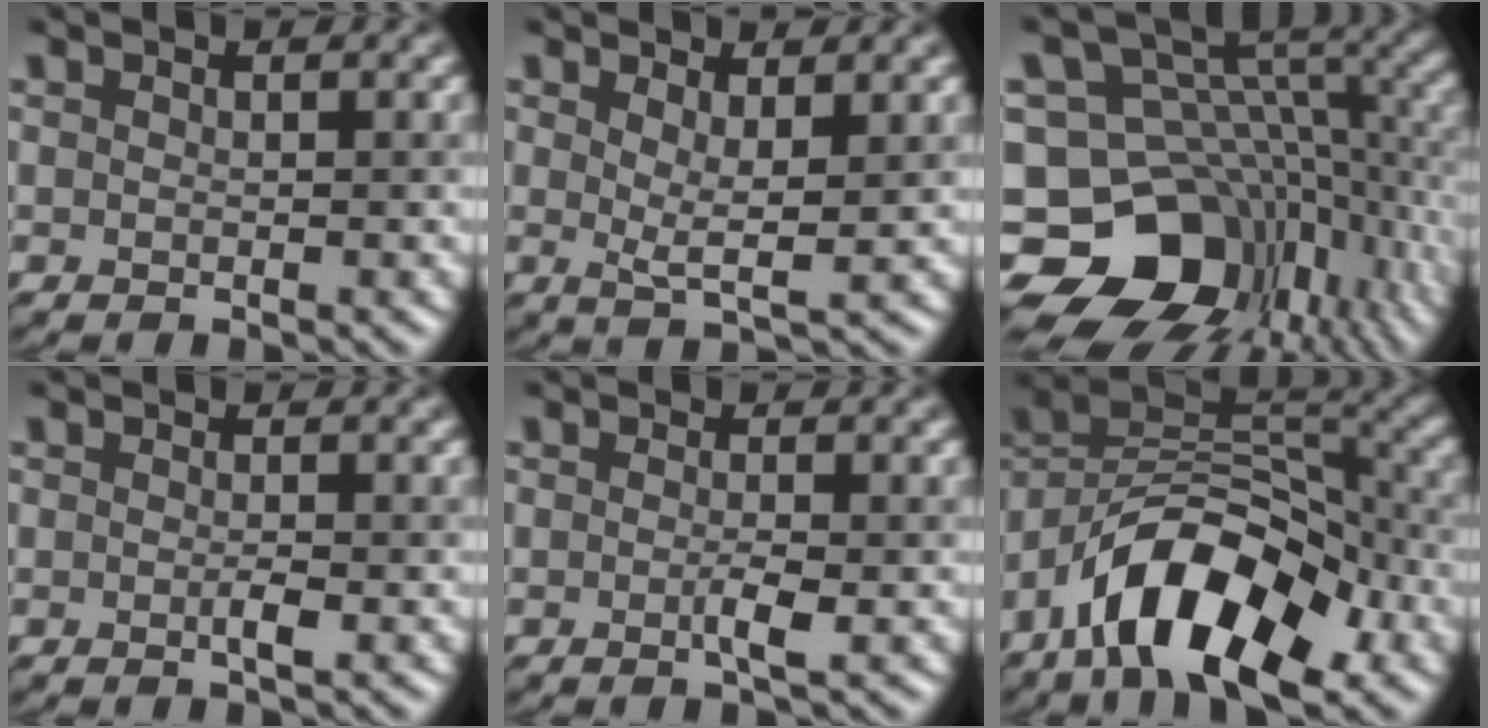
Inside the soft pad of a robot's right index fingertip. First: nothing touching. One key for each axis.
{"total": 2.4, "fx": 0.9, "fy": 0.6, "fz": 2.1, "tx": -0.036, "ty": -0.005, "tz": 0.018}
{"total": 15.3, "fx": -6.3, "fy": 11.1, "fz": 8.5, "tx": -0.162, "ty": -0.004, "tz": -0.096}
{"total": 1.0, "fx": -0.3, "fy": 0.2, "fz": 1.0, "tx": -0.015, "ty": 0.004, "tz": -0.006}
{"total": 1.5, "fx": -0.4, "fy": 0.3, "fz": 1.4, "tx": -0.025, "ty": 0.003, "tz": -0.008}
{"total": 11.4, "fx": -6.2, "fy": 5.0, "fz": 8.2, "tx": -0.124, "ty": 0.025, "tz": -0.120}